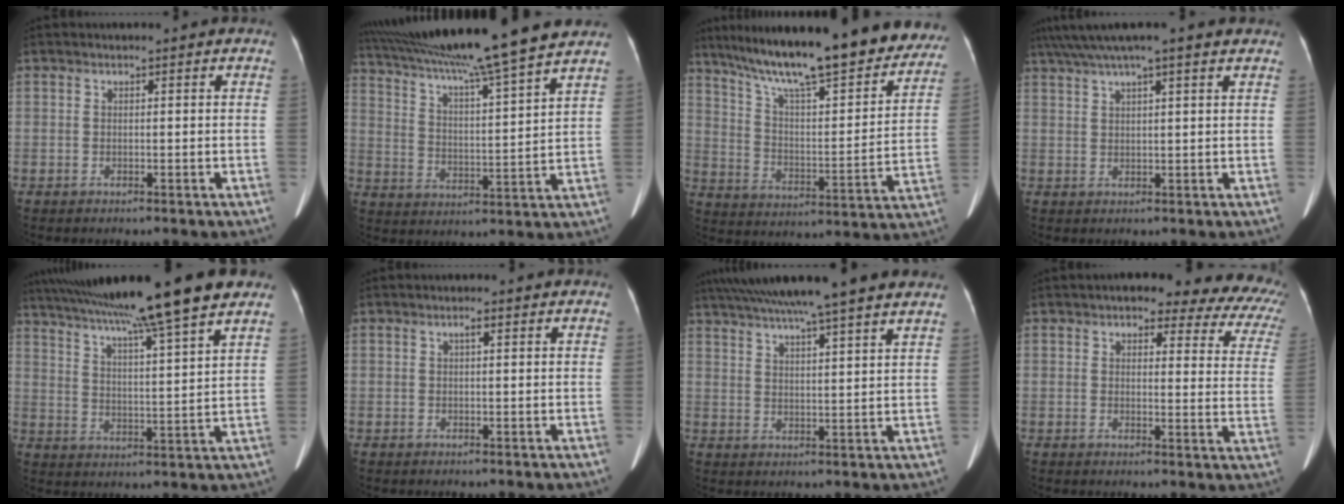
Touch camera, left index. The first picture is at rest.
{"total": 21.5, "force": [18.5, -1.5, 10.9], "torque": [-0.191, 0.002, 0.285]}
{"total": 29.5, "force": [24.6, 5.2, 15.4], "torque": [-0.246, -0.024, 0.340]}
{"total": 11.4, "force": [9.2, 0.6, 6.7], "torque": [-0.124, 0.051, 0.130]}
{"total": 20.5, "force": [16.4, -0.8, 12.2], "torque": [-0.211, 0.014, 0.249]}
{"total": 1.0, "force": [0.4, 0.1, 0.9], "torque": [-0.017, 0.003, 0.005]}
{"total": 18.1, "force": [15.2, -0.3, 9.8], "torque": [-0.174, 0.027, 0.213]}
{"total": 16.3, "force": [12.6, 5.8, 8.4], "torque": [-0.075, 0.000, 0.118]}